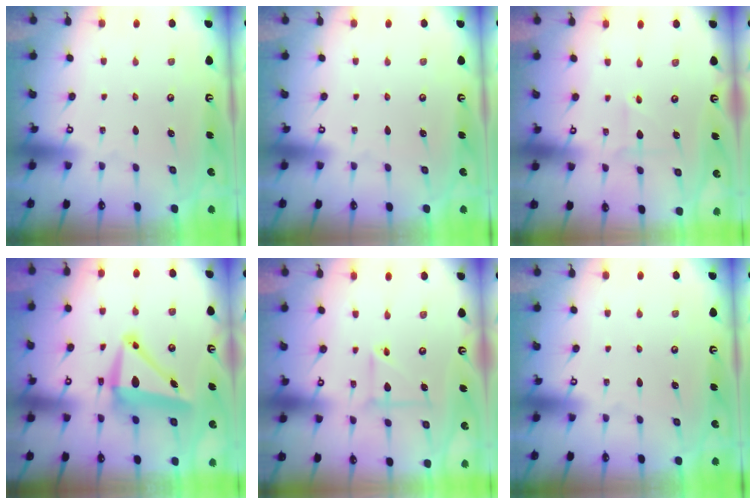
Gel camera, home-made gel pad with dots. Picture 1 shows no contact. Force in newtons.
{"total": 0.0}
{"total": 2.0, "press": 2.0, "slide": 0.5}
{"total": 10.9, "press": 10.9, "slide": 1.2}
{"total": 5.0, "press": 4.8, "slide": 1.4}
{"total": 0.0}